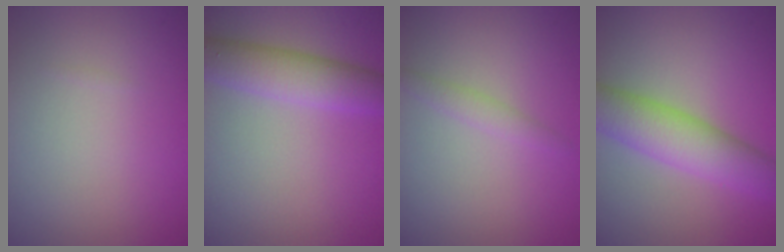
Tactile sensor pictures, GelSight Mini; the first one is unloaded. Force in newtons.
{"total": 4.7, "press": 4.7, "slide": 0.3}
{"total": 1.2, "press": 1.2, "slide": 0.1}
{"total": 6.2, "press": 6.2, "slide": 0.1}